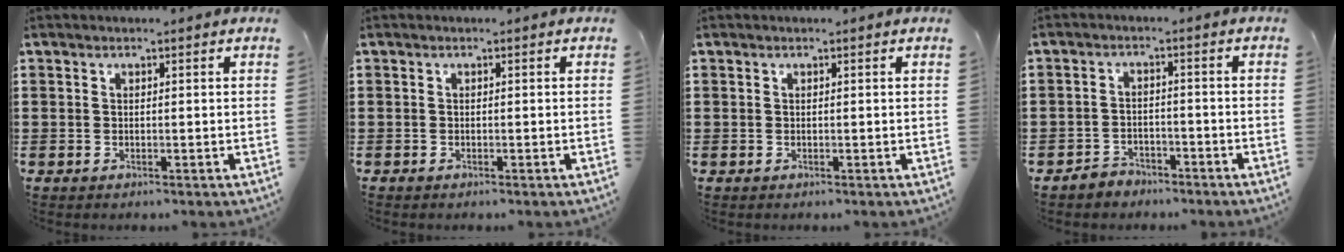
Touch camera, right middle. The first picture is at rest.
{"total": 0.0}
{"total": 0.0}
{"total": 2.8, "force": [-2.7, 0.9, -0.2], "torque": [-0.005, 0.000, -0.057]}